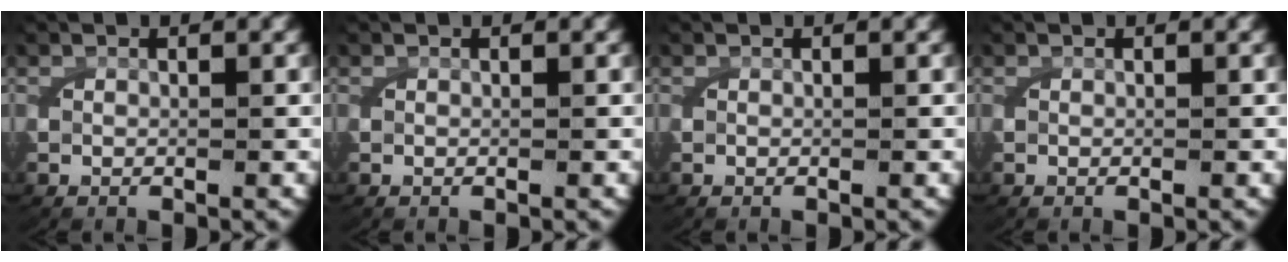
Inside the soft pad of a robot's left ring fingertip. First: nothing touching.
{"total": 0.0}
{"total": 0.0}
{"total": 0.0}